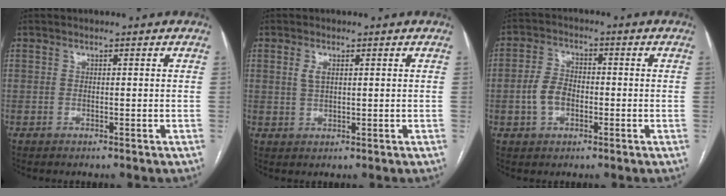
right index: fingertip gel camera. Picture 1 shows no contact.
{"total": 2.1, "force": [0.8, 0.9, 1.7], "torque": [-0.036, 0.001, 0.018]}
{"total": 5.6, "force": [-1.3, 3.8, 4.0], "torque": [-0.090, 0.014, -0.024]}